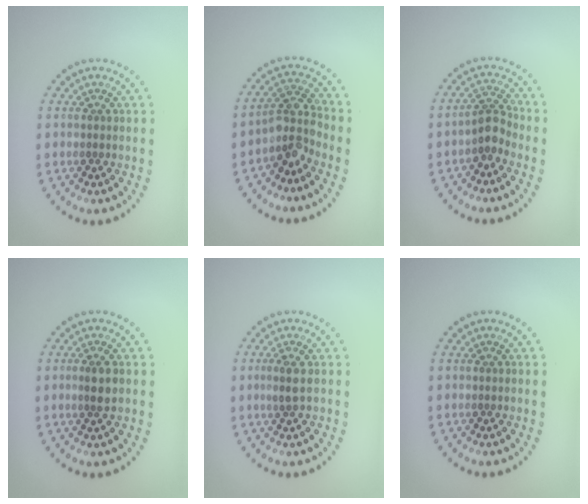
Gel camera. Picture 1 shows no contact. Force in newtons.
{"total": 3.3, "press": 2.4, "slide": 2.2}
{"total": 2.4, "press": 1.9, "slide": 1.6}
{"total": 1.9, "press": 1.7, "slide": 0.9}
{"total": 1.5, "press": 1.2, "slide": 0.9}
{"total": 0.0}